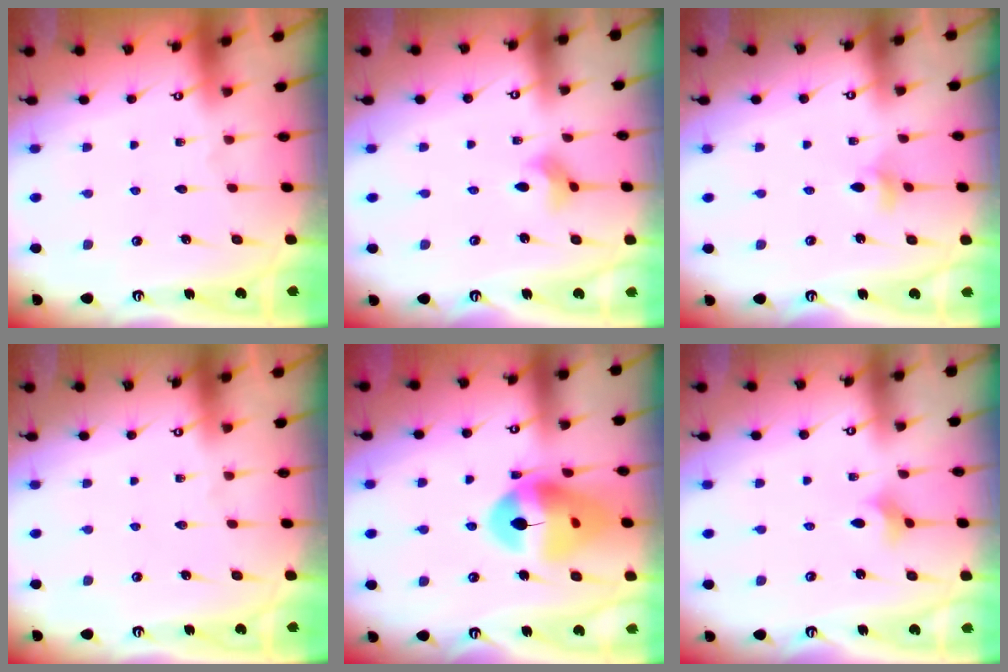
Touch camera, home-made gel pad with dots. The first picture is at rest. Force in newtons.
{"total": 3.9, "press": 3.9, "slide": 0.6}
{"total": 3.2, "press": 3.2, "slide": 0.5}
{"total": 0.0}
{"total": 17.1, "press": 17.0, "slide": 1.9}
{"total": 2.6, "press": 2.5, "slide": 0.7}